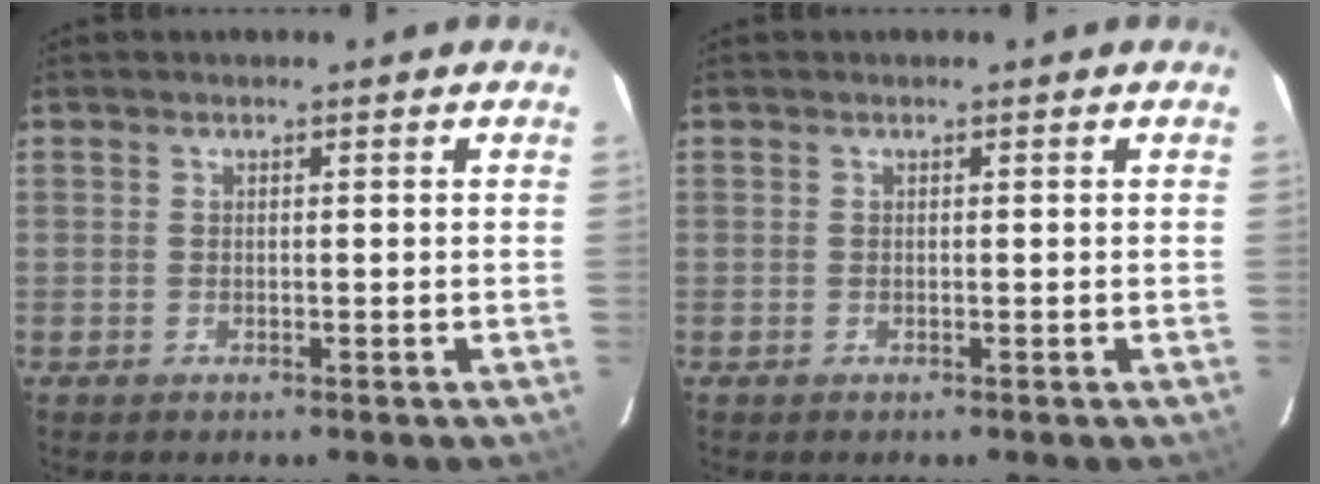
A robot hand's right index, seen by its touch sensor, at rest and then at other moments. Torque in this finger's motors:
{"motor_torque": [0.00, 0.00, 0.00, 0.00]}